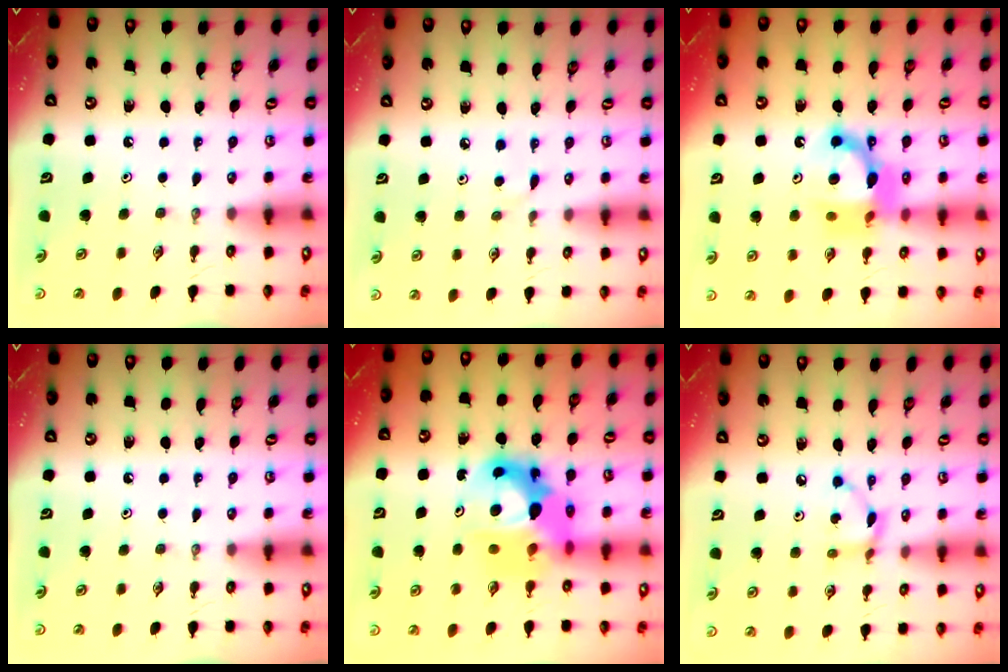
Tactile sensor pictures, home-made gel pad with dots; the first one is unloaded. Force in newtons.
{"total": 2.6, "press": 2.6, "slide": 0.3}
{"total": 12.5, "press": 12.4, "slide": 1.4}
{"total": 0.0}
{"total": 15.7, "press": 15.6, "slide": 1.3}
{"total": 5.2, "press": 5.2, "slide": 0.2}